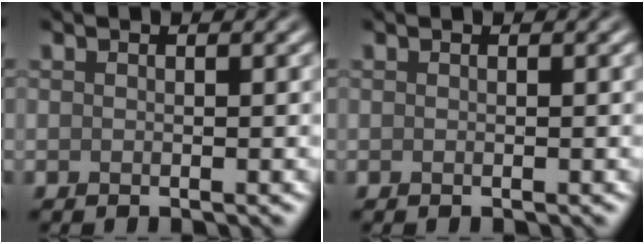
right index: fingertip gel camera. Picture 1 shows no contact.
{"total": 0.0}